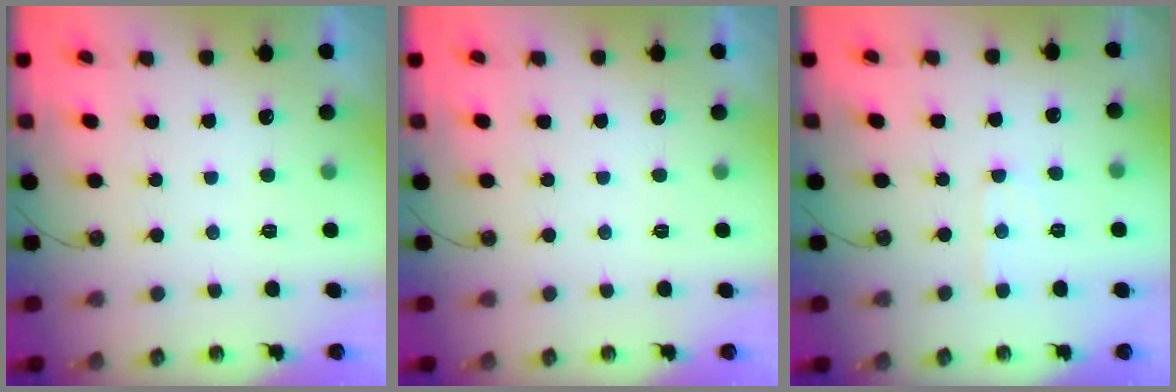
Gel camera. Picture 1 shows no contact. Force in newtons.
{"total": 0.0}
{"total": 3.4, "press": 3.4, "slide": 0.5}